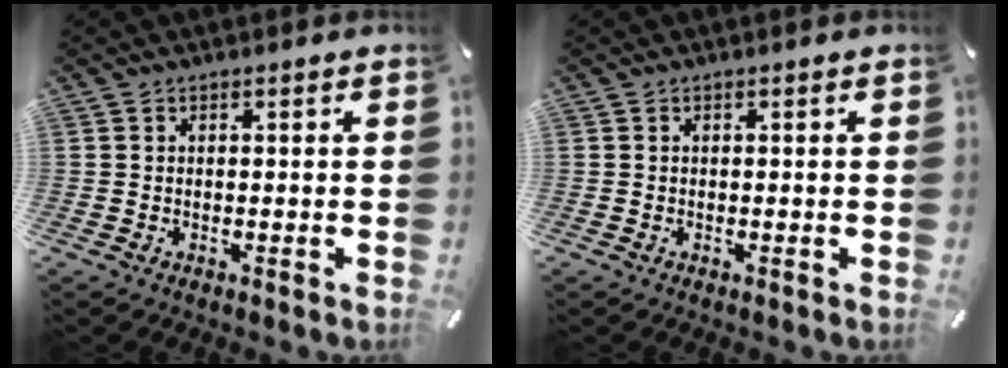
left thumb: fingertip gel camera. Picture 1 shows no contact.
{"total": 0.0}